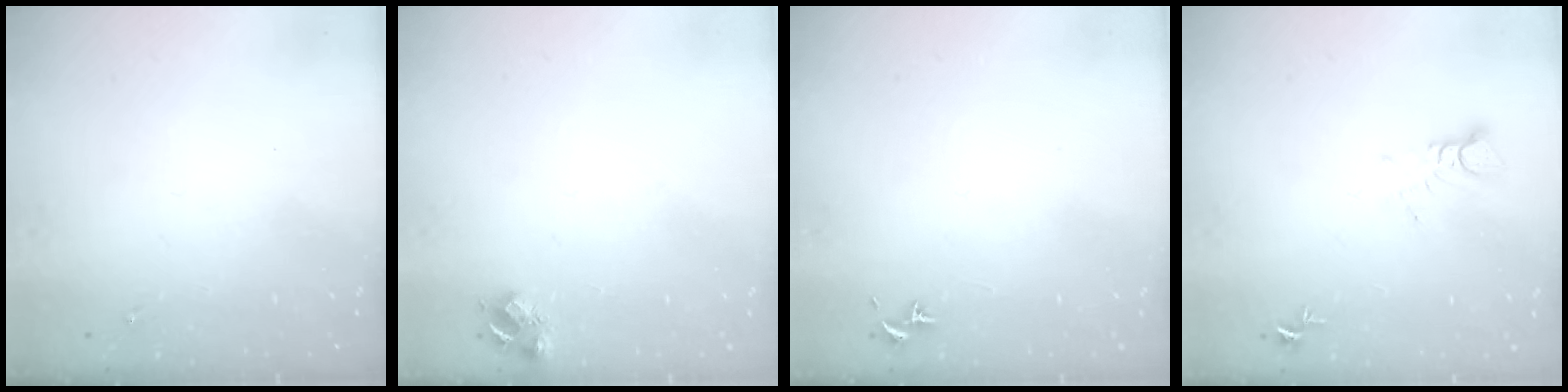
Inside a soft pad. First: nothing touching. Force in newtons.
{"total": 7.3, "press": 7.2, "slide": 0.8}
{"total": 0.8, "press": 0.7, "slide": 0.3}
{"total": 3.7, "press": 3.7, "slide": 0.3}